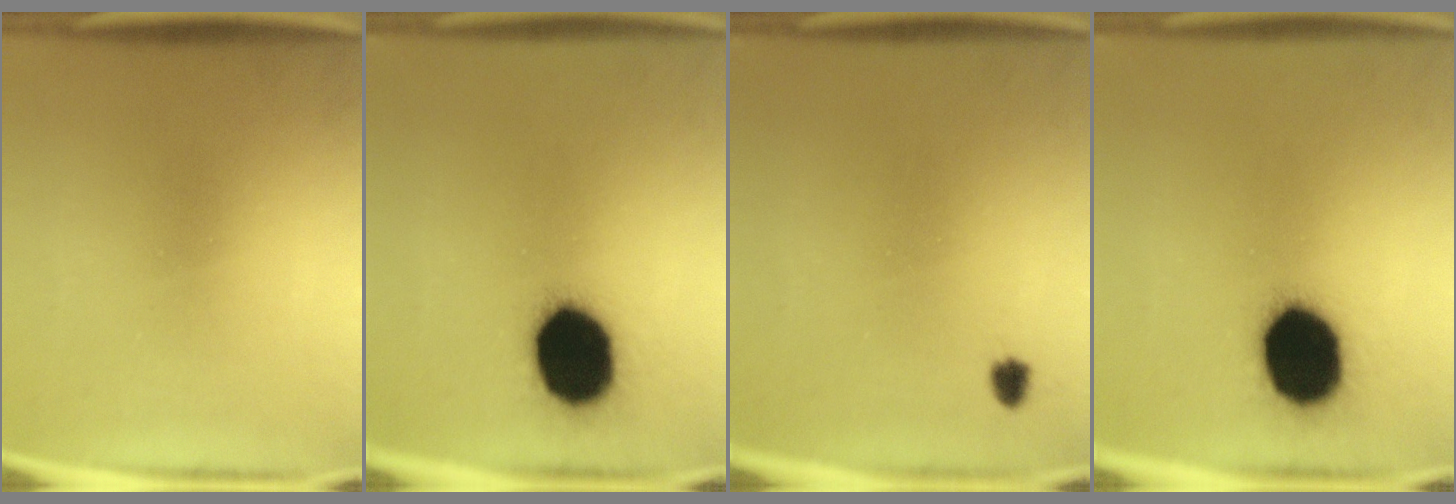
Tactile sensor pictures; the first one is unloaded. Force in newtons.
{"total": 19.8}
{"total": 1.5}
{"total": 19.8}